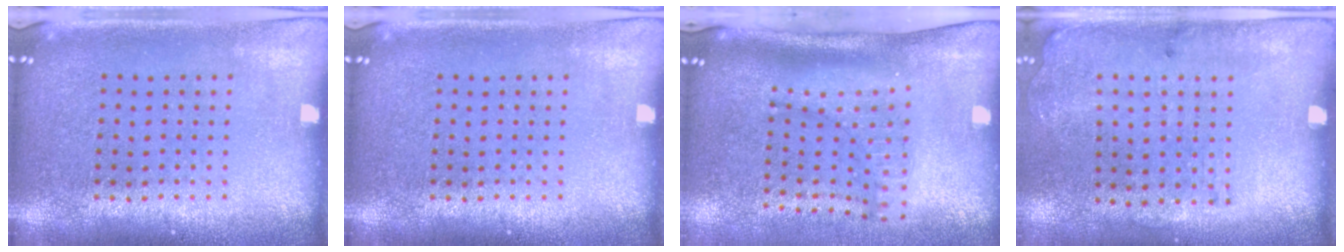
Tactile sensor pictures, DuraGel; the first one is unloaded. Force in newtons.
{"total": 0.0}
{"total": 2.0, "press": 1.5, "slide": 1.3}
{"total": 1.8, "press": 1.2, "slide": 1.3}